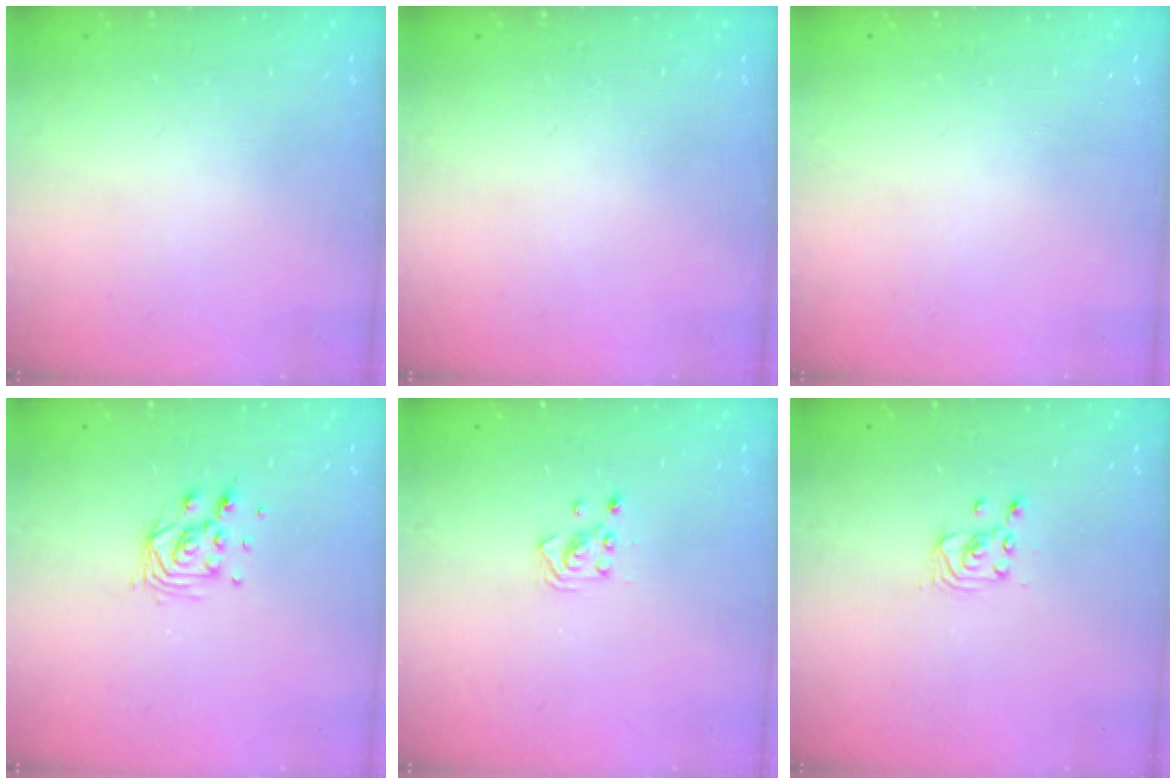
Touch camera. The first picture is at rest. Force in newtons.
{"total": 0.0}
{"total": 0.0}
{"total": 8.2, "press": 8.2, "slide": 0.6}
{"total": 3.1, "press": 3.1, "slide": 0.3}
{"total": 2.2, "press": 2.2, "slide": 0.2}